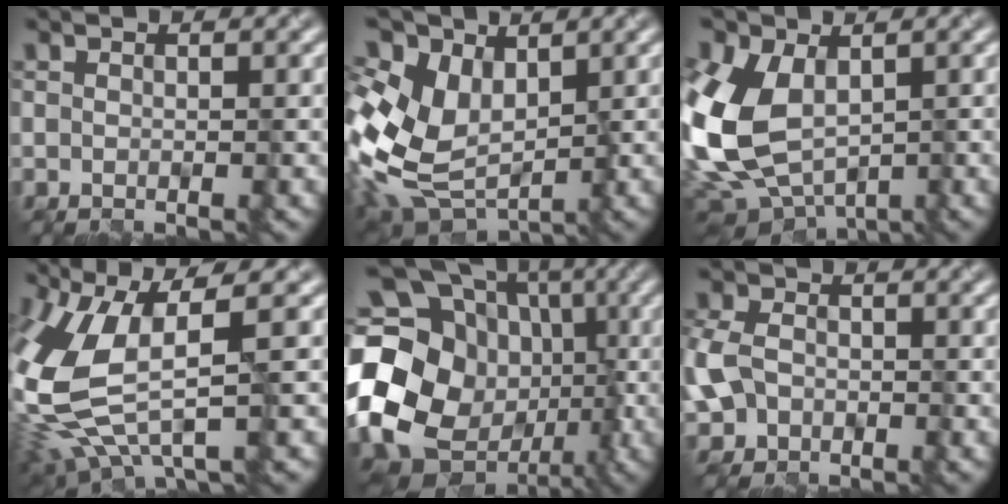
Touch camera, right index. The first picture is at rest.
{"total": 10.3, "force": [1.8, 7.3, 7.1], "torque": [-0.173, 0.013, 0.052]}
{"total": 10.6, "force": [-0.4, 7.2, 7.8], "torque": [-0.200, -0.015, -0.004]}
{"total": 9.0, "force": [-0.6, 3.7, 8.1], "torque": [-0.201, -0.020, -0.004]}
{"total": 22.9, "force": [-2.5, 19.2, 12.2], "torque": [-0.254, -0.006, -0.082]}
{"total": 6.3, "force": [-1.1, 4.9, 3.8], "torque": [-0.114, -0.007, -0.020]}